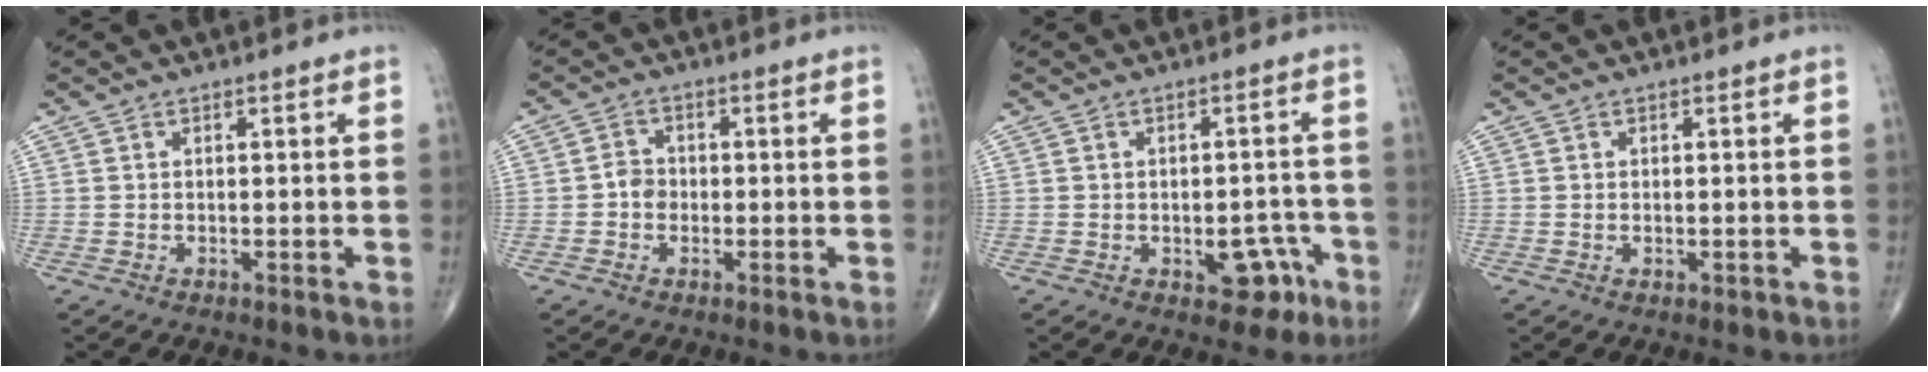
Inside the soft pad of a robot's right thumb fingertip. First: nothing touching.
{"total": 2.9, "force": [-0.6, 2.5, 1.4], "torque": [-0.010, 0.010, -0.017]}
{"total": 6.5, "force": [-2.7, 3.9, 4.5], "torque": [-0.027, 0.023, -0.027]}
{"total": 0.8, "force": [-0.2, 0.5, 0.6], "torque": [-0.012, 0.000, 0.000]}